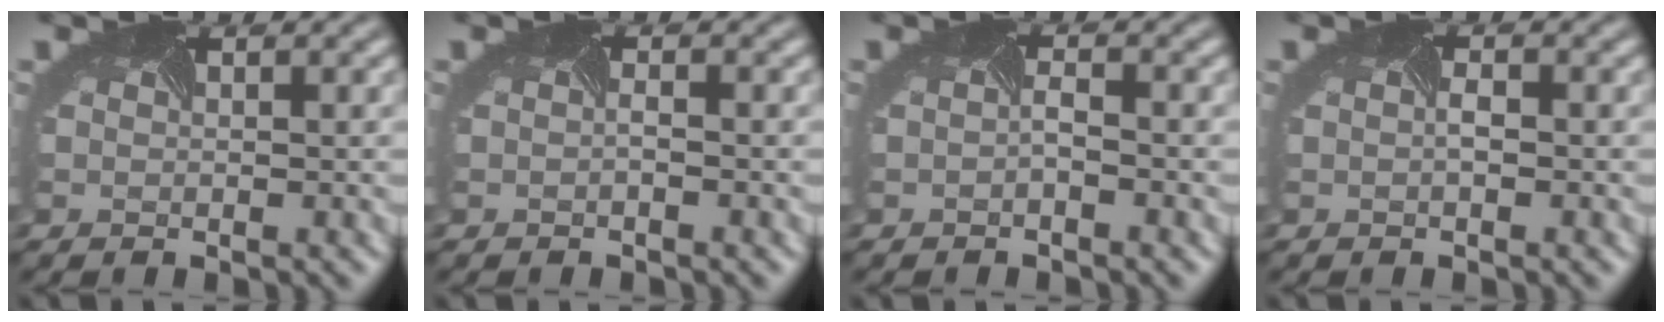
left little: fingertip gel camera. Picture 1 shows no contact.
{"total": 0.6, "force": [-0.6, -0.2, 0.2], "torque": [-0.005, -0.003, -0.009]}
{"total": 0.9, "force": [-0.7, -0.1, 0.5], "torque": [-0.014, -0.004, -0.015]}
{"total": 0.6, "force": [-0.4, 0.1, 0.5], "torque": [-0.011, -0.002, -0.005]}